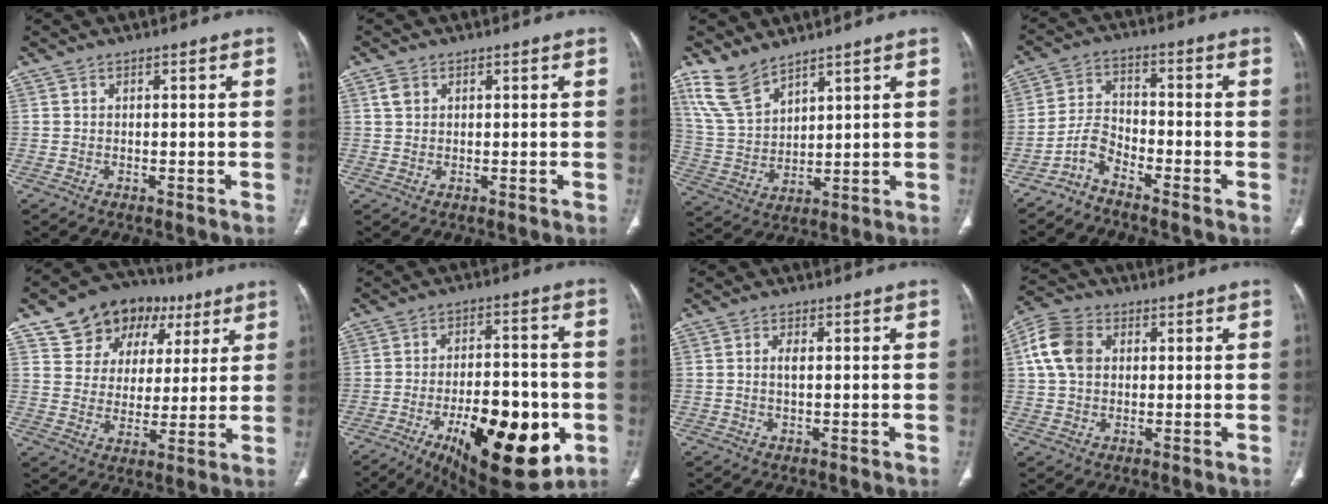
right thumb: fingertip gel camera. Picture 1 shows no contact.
{"total": 1.8, "force": [0.7, 1.4, 0.9], "torque": [-0.017, 0.003, 0.015]}
{"total": 9.4, "force": [7.2, 4.2, 4.2], "torque": [-0.077, -0.033, 0.164]}
{"total": 4.7, "force": [-4.0, 1.5, 1.9], "torque": [-0.033, 0.033, -0.091]}
{"total": 17.1, "force": [8.8, 12.7, 7.4], "torque": [-0.065, 0.011, 0.141]}
{"total": 22.7, "force": [-8.3, 9.6, 18.8], "torque": [-0.241, 0.016, -0.106]}
{"total": 1.6, "force": [0.1, 0.6, 1.5], "torque": [-0.030, 0.001, 0.002]}
{"total": 8.7, "force": [1.7, 6.6, 5.5], "torque": [-0.107, 0.014, 0.027]}